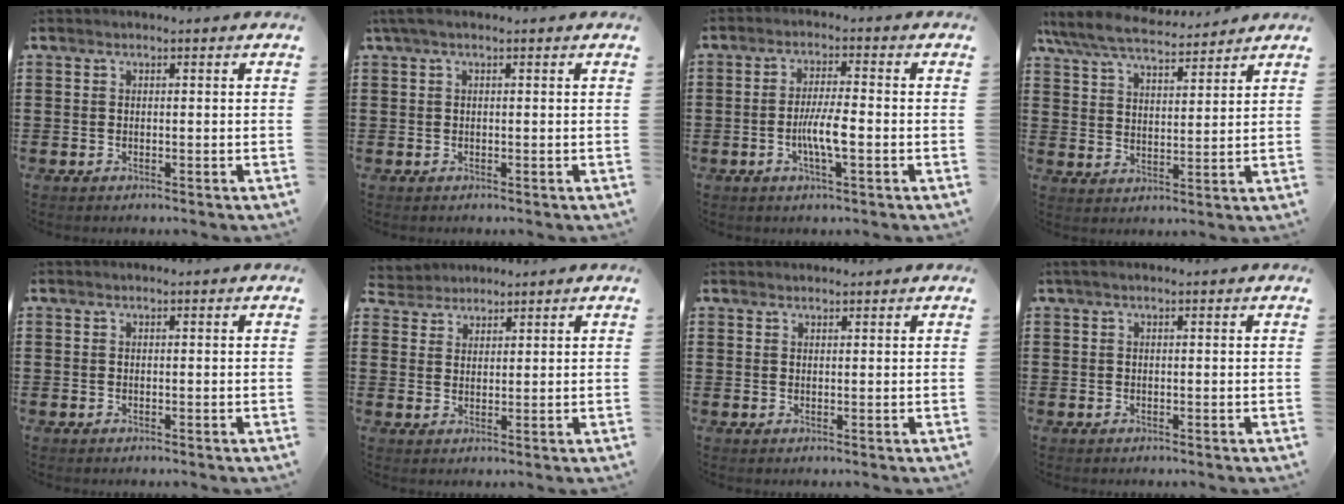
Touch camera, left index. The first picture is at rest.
{"total": 1.2, "force": [0.0, 0.2, 1.1], "torque": [-0.021, -0.001, 0.001]}
{"total": 5.7, "force": [-1.4, 1.1, 5.5], "torque": [-0.106, 0.000, -0.030]}
{"total": 7.4, "force": [6.7, 1.3, 2.9], "torque": [-0.082, -0.027, 0.120]}
{"total": 0.0}
{"total": 2.8, "force": [2.6, 1.0, -0.5], "torque": [-0.003, -0.001, 0.051]}
{"total": 1.0, "force": [1.0, 0.2, 0.1], "torque": [-0.004, 0.000, 0.020]}
{"total": 0.7, "force": [0.2, 0.0, 0.6], "torque": [-0.011, -0.001, 0.004]}